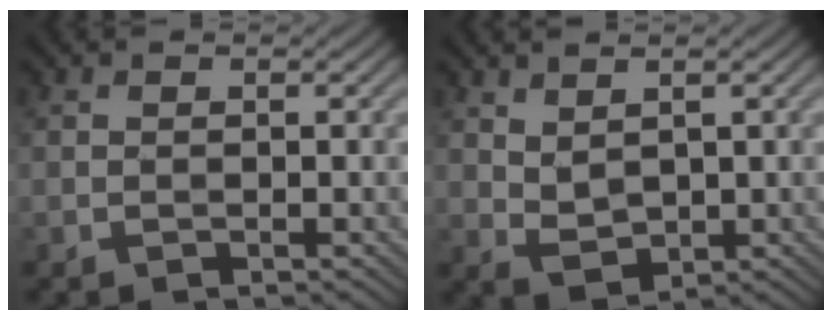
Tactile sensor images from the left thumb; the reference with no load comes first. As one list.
[{"total": 2.9, "force": [1.5, 1.5, 1.9], "torque": [-0.051, -0.004, 0.035]}]